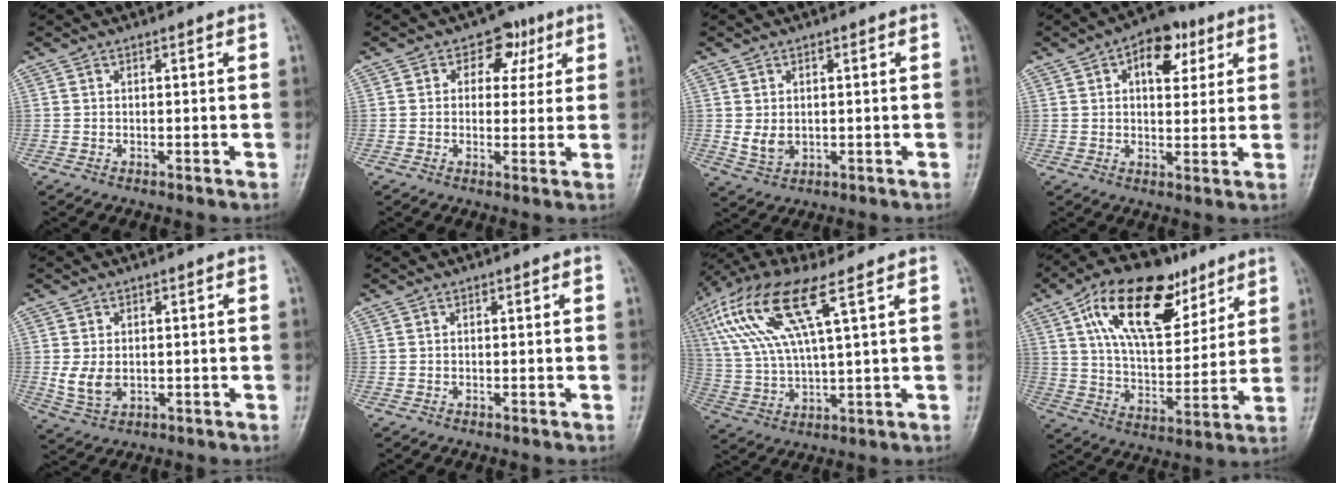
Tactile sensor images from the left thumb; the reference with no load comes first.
{"total": 6.1, "force": [2.4, 4.7, 3.0], "torque": [0.003, 0.000, 0.026]}
{"total": 3.6, "force": [0.2, 2.7, 2.4], "torque": [-0.033, -0.009, 0.012]}
{"total": 9.8, "force": [4.1, 5.7, 6.8], "torque": [-0.062, -0.004, 0.053]}
{"total": 5.1, "force": [-0.2, 3.6, 3.6], "torque": [-0.063, -0.008, 0.007]}
{"total": 0.0}
{"total": 16.4, "force": [7.2, 4.4, 14.0], "torque": [-0.314, -0.002, 0.139]}
{"total": 21.3, "force": [11.0, 10.9, 14.6], "torque": [-0.205, -0.029, 0.191]}